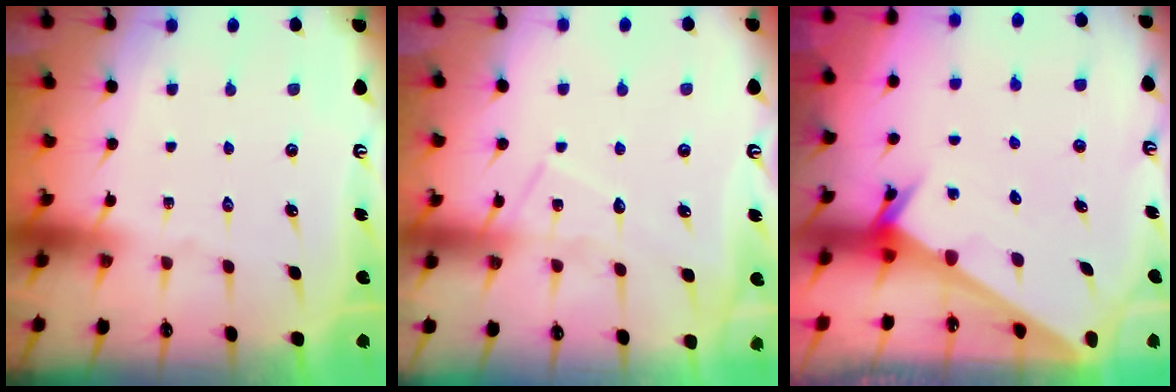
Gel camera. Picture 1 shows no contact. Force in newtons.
{"total": 8.6, "press": 8.5, "slide": 0.8}
{"total": 2.3, "press": 2.3, "slide": 0.1}